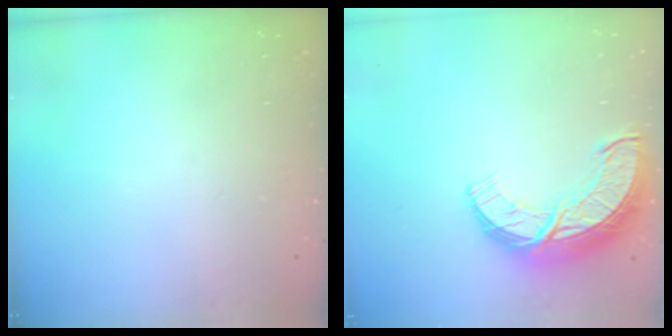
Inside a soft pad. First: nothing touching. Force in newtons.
{"total": 12.6, "press": 12.6, "slide": 0.9}